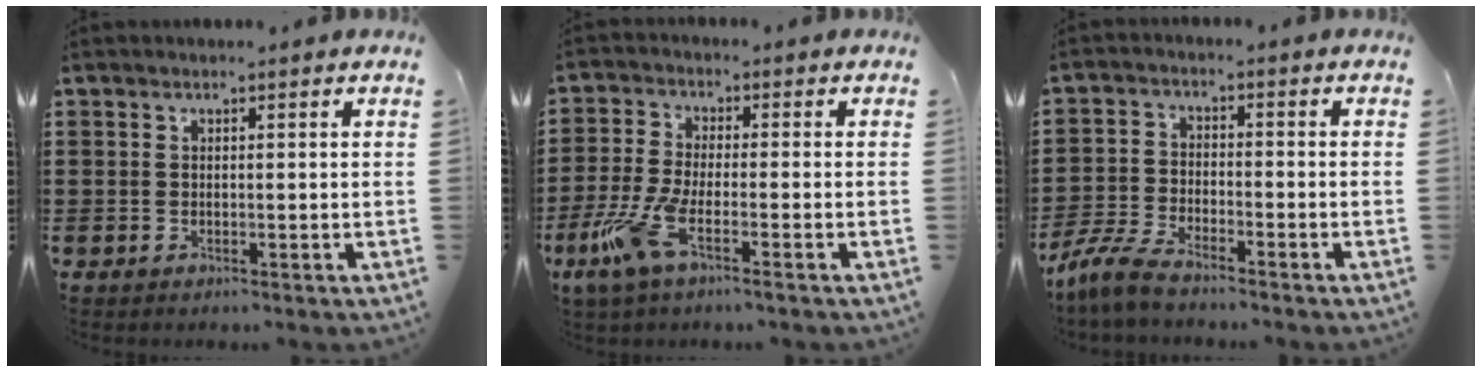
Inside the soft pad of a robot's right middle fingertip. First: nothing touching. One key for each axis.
{"total": 7.0, "fx": -3.5, "fy": 1.7, "fz": 5.8, "tx": -0.144, "ty": -0.017, "tz": -0.069}
{"total": 5.4, "fx": -4.8, "fy": 0.8, "fz": 2.4, "tx": -0.073, "ty": -0.008, "tz": -0.102}